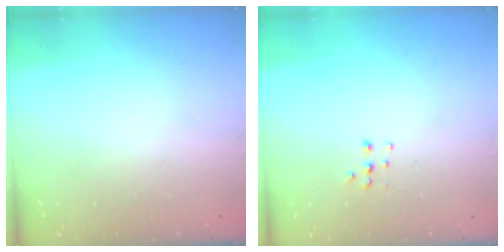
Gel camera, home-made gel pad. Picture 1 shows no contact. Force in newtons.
{"total": 5.7, "press": 5.6, "slide": 1.0}